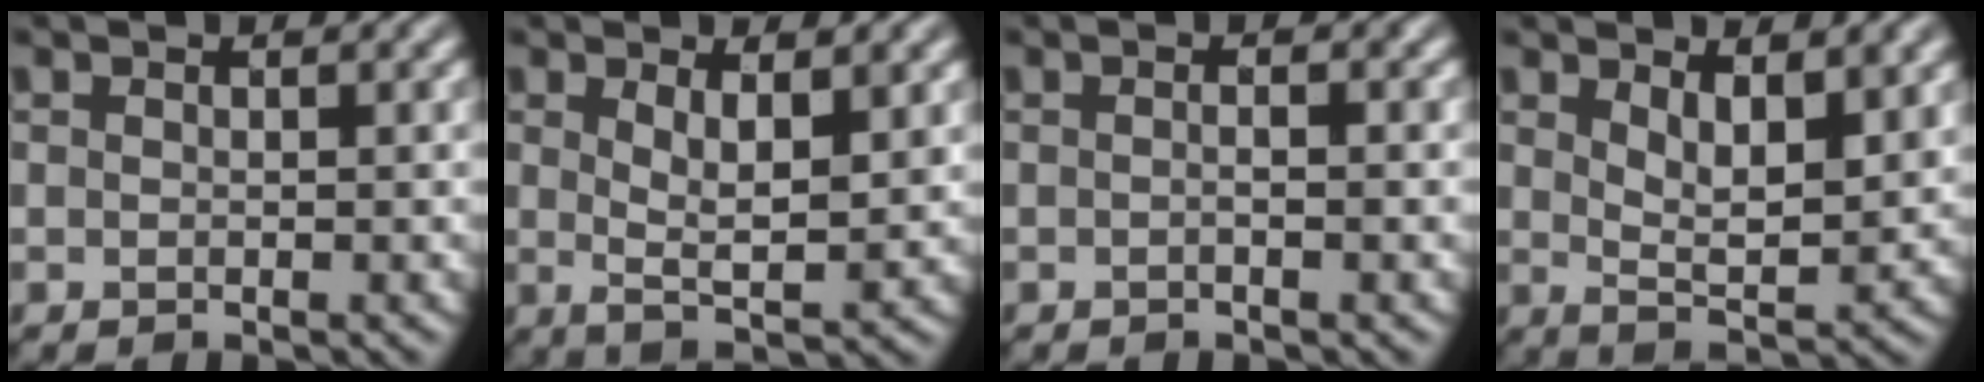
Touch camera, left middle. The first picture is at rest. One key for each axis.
{"total": 3.6, "fx": 0.9, "fy": 0.8, "fz": 3.4, "tx": -0.062, "ty": -0.012, "tz": 0.017}
{"total": 1.3, "fx": 0.1, "fy": 0.3, "fz": 1.3, "tx": -0.002, "ty": -0.004, "tz": -0.014}
{"total": 4.0, "fx": 1.8, "fy": 1.2, "fz": 3.4, "tx": -0.063, "ty": -0.017, "tz": 0.033}